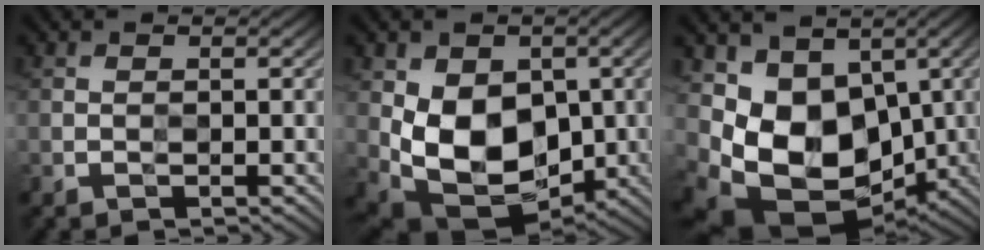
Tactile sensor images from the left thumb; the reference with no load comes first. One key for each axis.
{"total": 10.9, "fx": -0.4, "fy": 7.8, "fz": 7.7, "tx": -0.151, "ty": -0.026, "tz": -0.004}
{"total": 13.4, "fx": 0.1, "fy": 10.2, "fz": 8.8, "tx": -0.184, "ty": -0.037, "tz": 0.020}